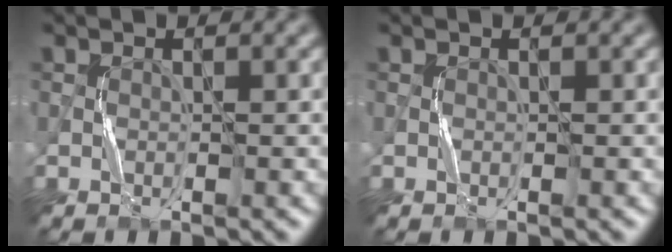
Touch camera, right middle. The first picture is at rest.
{"total": 0.0}